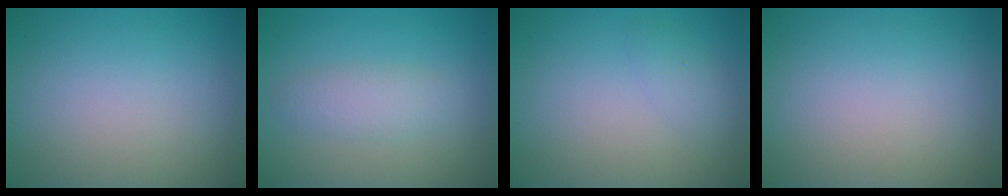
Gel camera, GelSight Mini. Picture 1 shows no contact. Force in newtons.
{"total": 2.3, "press": 2.3, "slide": 0.0}
{"total": 1.2, "press": 1.2, "slide": 0.1}
{"total": 0.0}